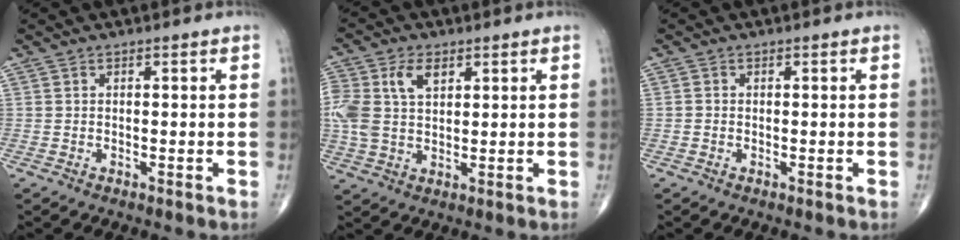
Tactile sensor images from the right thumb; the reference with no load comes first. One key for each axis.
{"total": 10.3, "fx": 3.2, "fy": 6.4, "fz": 7.4, "tx": -0.168, "ty": 0.006, "tz": 0.062}
{"total": 0.5, "fx": -0.1, "fy": 0.5, "fz": 0.1, "tx": -0.002, "ty": 0.002, "tz": -0.004}